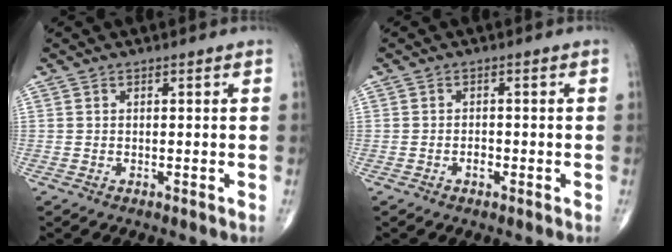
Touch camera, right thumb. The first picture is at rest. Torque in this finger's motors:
{"motor_torque": [0.80, 0.95, 0.00, 0.10, 0.01]}